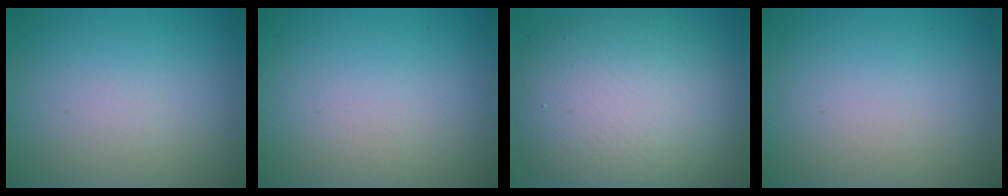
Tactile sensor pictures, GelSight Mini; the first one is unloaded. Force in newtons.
{"total": 0.0}
{"total": 10.5, "press": 10.5, "slide": 0.9}
{"total": 0.0}